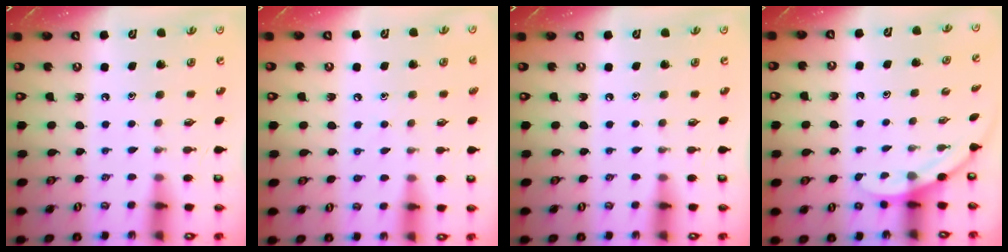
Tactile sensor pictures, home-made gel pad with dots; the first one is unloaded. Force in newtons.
{"total": 6.5, "press": 6.4, "slide": 0.8}
{"total": 0.0}
{"total": 2.8, "press": 2.8, "slide": 0.1}